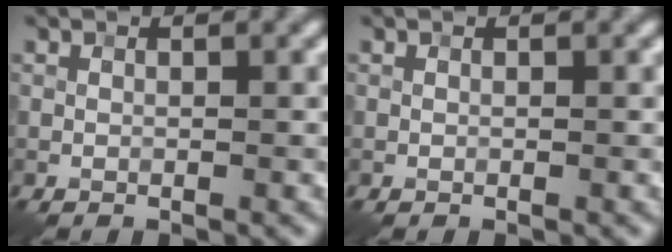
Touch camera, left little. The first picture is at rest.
{"total": 0.0}